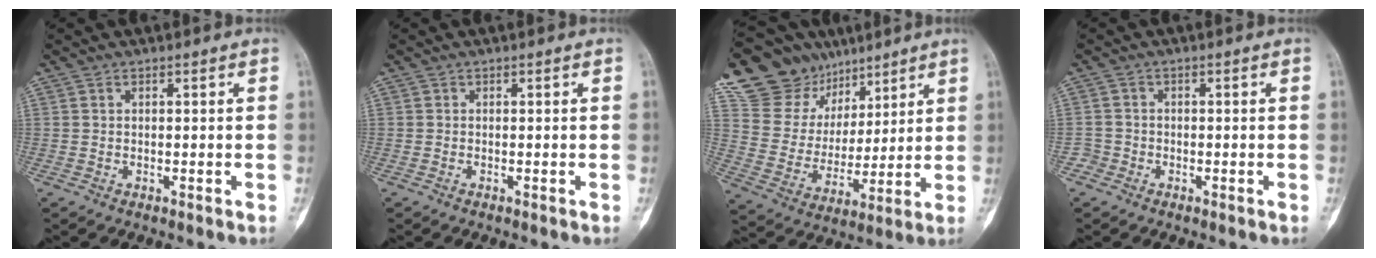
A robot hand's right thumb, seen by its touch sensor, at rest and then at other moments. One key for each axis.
{"total": 0.0}
{"total": 19.3, "fx": 12.9, "fy": 13.6, "fz": 4.5, "tx": -0.043, "ty": -0.022, "tz": 0.247}
{"total": 1.8, "fx": -1.1, "fy": 1.4, "fz": -0.3, "tx": 0.012, "ty": 0.009, "tz": -0.028}